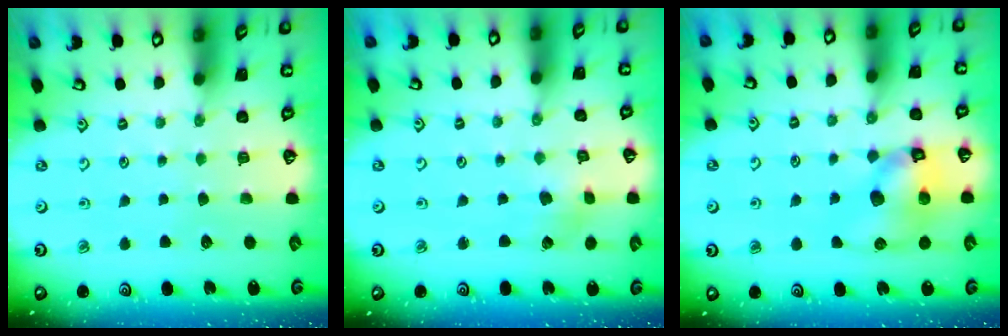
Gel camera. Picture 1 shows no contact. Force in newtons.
{"total": 2.5, "press": 2.5, "slide": 0.6}
{"total": 10.5, "press": 10.4, "slide": 1.7}